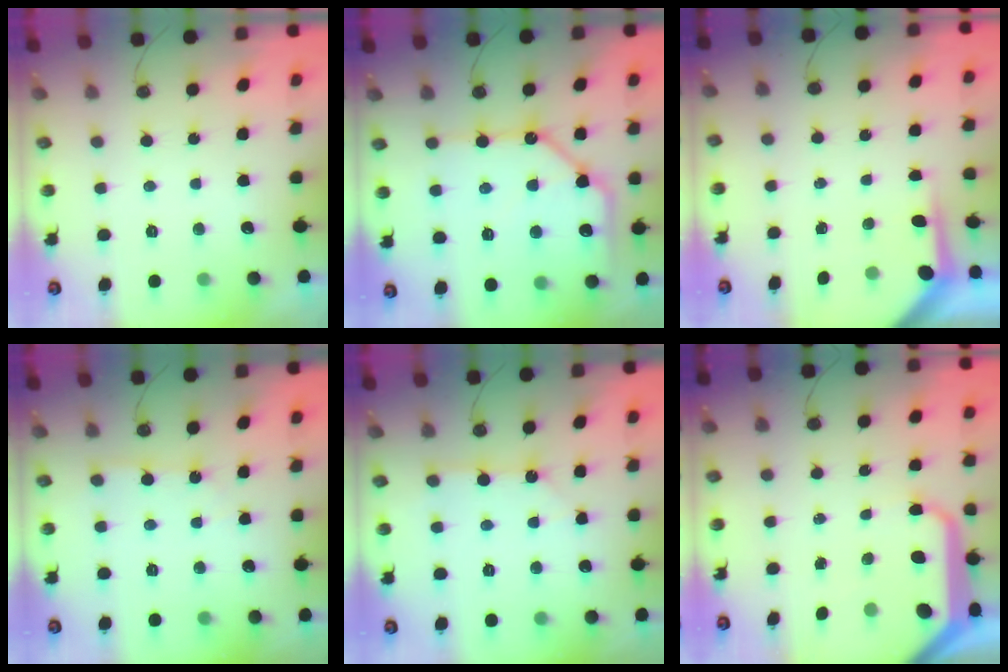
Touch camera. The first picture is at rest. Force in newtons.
{"total": 15.7, "press": 15.6, "slide": 1.8}
{"total": 3.9, "press": 3.9, "slide": 0.4}
{"total": 2.7, "press": 2.7, "slide": 0.4}
{"total": 2.6, "press": 2.6, "slide": 0.3}
{"total": 13.8, "press": 13.7, "slide": 1.6}